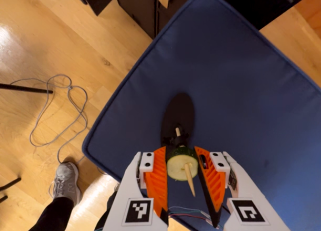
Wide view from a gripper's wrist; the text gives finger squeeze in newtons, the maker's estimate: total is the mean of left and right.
{"total": 10.4, "left": 9.9, "right": 10.9}